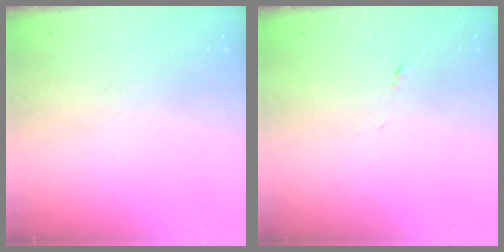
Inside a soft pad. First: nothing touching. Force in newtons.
{"total": 4.4, "press": 4.3, "slide": 0.8}